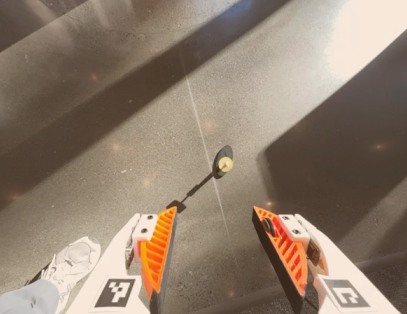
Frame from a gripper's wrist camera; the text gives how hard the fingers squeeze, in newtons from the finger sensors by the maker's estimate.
{"total": 0.0}